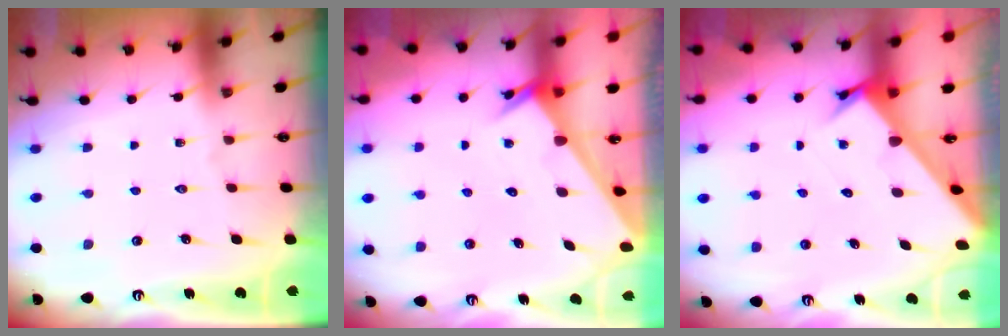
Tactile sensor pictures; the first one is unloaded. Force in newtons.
{"total": 1.9, "press": 1.9, "slide": 0.1}
{"total": 2.8, "press": 2.8, "slide": 0.3}